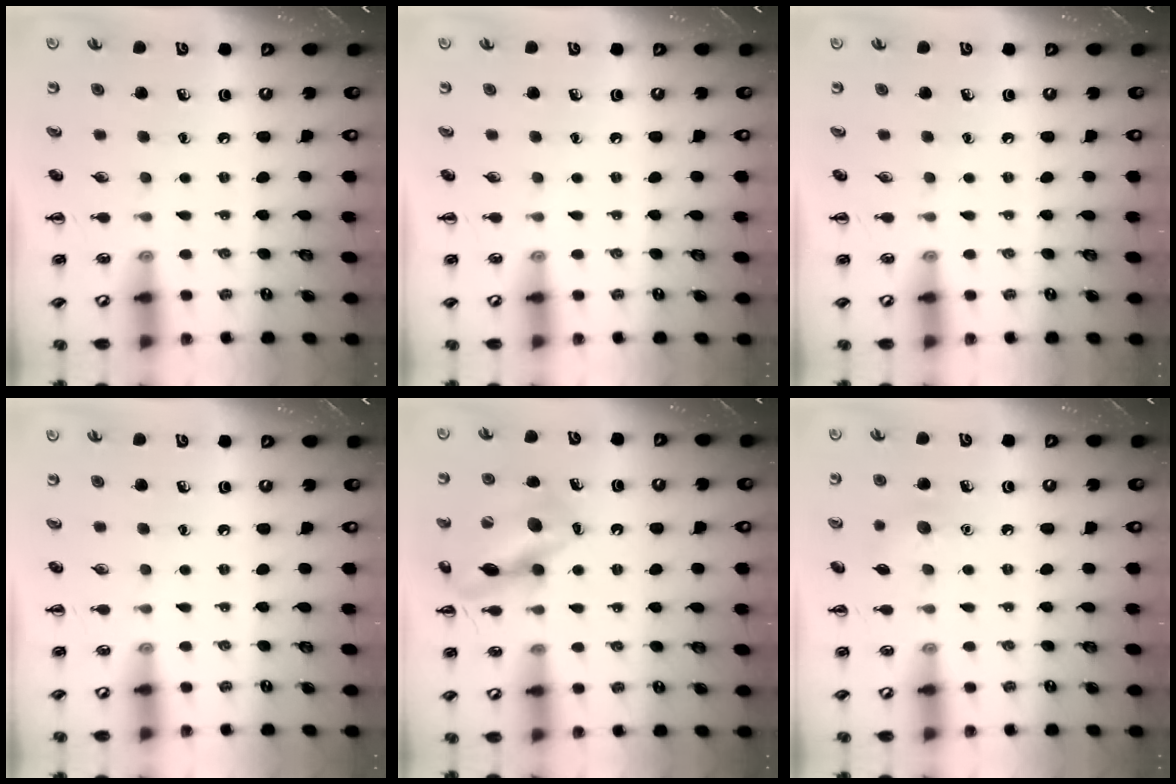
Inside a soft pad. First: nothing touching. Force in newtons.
{"total": 0.0}
{"total": 0.0}
{"total": 0.0}
{"total": 14.0, "press": 13.9, "slide": 1.4}
{"total": 7.2, "press": 6.9, "slide": 2.1}